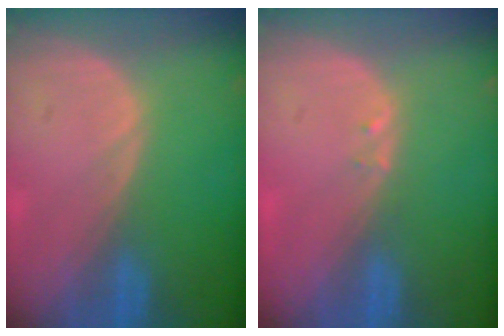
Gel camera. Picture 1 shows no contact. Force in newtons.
{"total": 0.6, "press": 0.6, "slide": 0.2}